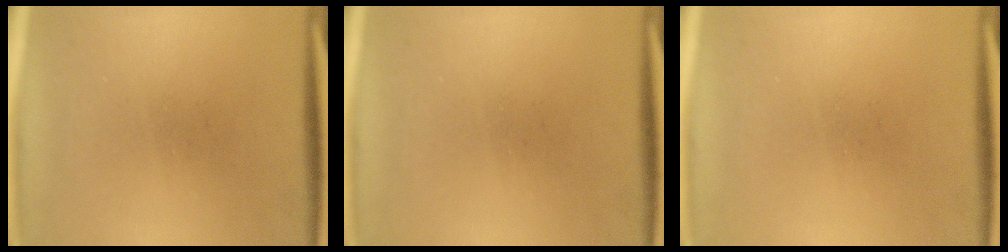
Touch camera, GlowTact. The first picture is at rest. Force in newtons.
{"total": 0.0}
{"total": 0.0}